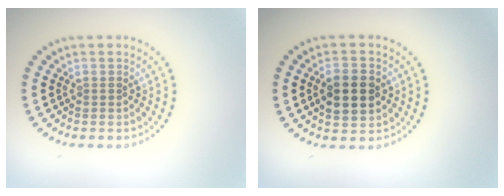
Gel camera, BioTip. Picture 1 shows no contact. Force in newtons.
{"total": 4.7, "press": 4.7, "slide": 0.2}